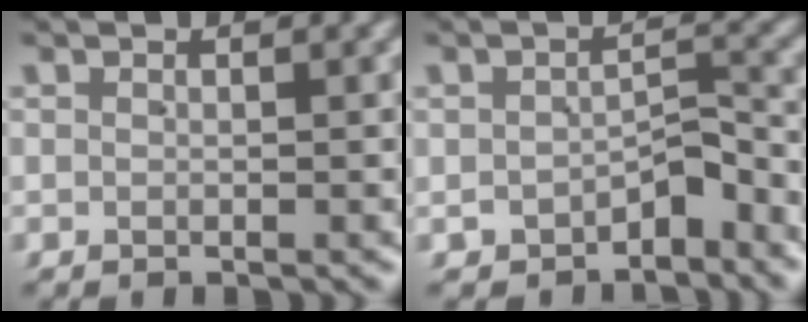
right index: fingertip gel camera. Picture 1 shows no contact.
{"total": 3.2, "force": [-2.5, 1.7, 1.0], "torque": [0.004, -0.006, -0.034]}